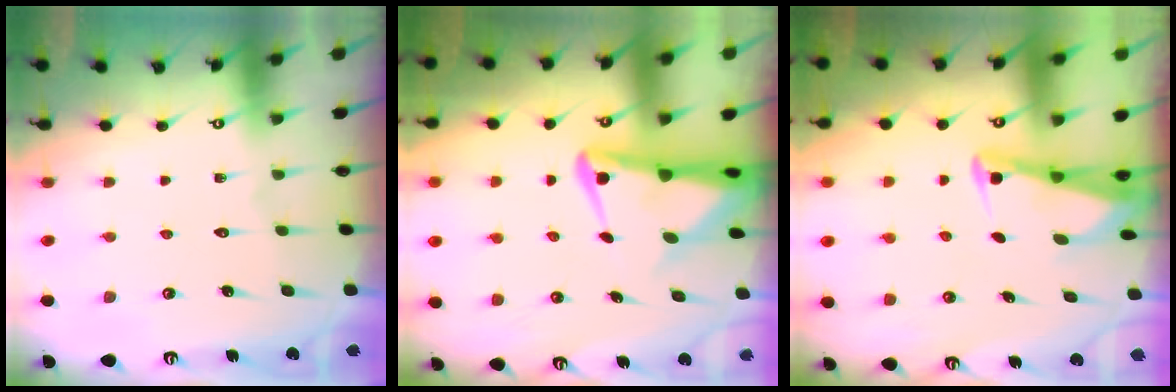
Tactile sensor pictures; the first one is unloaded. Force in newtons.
{"total": 5.5, "press": 5.4, "slide": 1.3}
{"total": 3.0, "press": 2.9, "slide": 0.3}